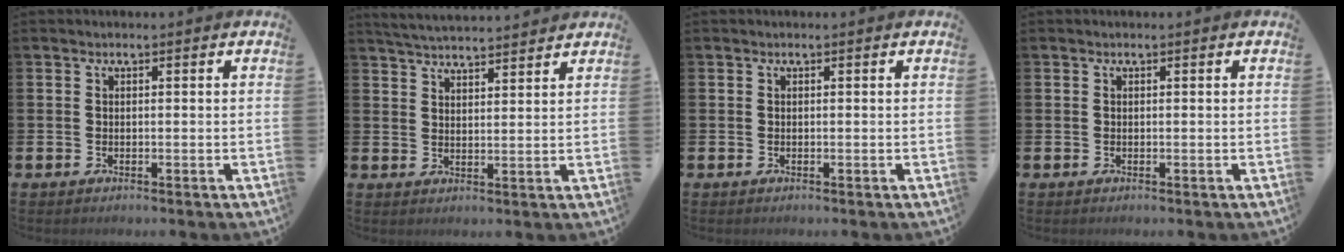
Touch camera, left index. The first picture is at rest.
{"total": 4.2, "force": [4.2, 0.1, 0.2], "torque": [-0.024, -0.019, 0.078]}
{"total": 0.0}
{"total": 0.0}